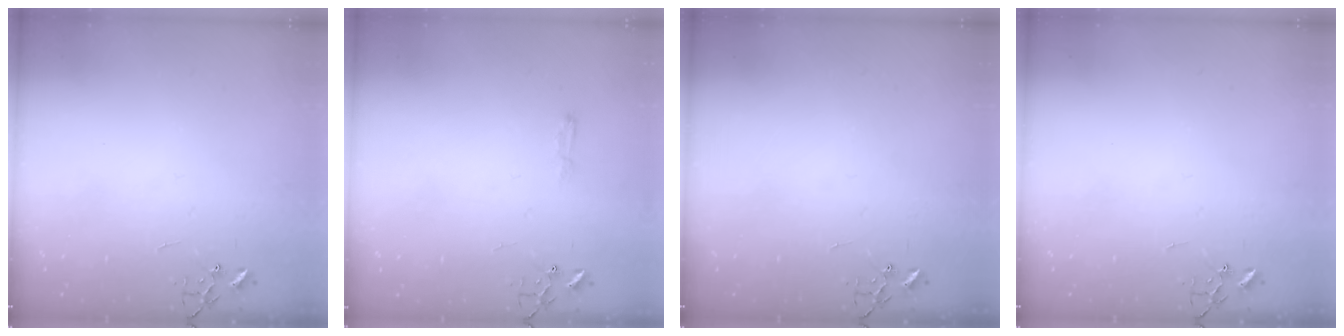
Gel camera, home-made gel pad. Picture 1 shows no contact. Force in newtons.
{"total": 3.8, "press": 3.8, "slide": 0.5}
{"total": 0.0}
{"total": 0.0}